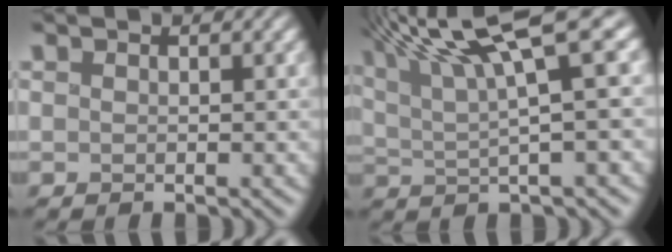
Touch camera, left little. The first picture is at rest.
{"total": 10.0, "force": [5.4, 1.8, 8.3], "torque": [-0.123, 0.031, 0.085]}